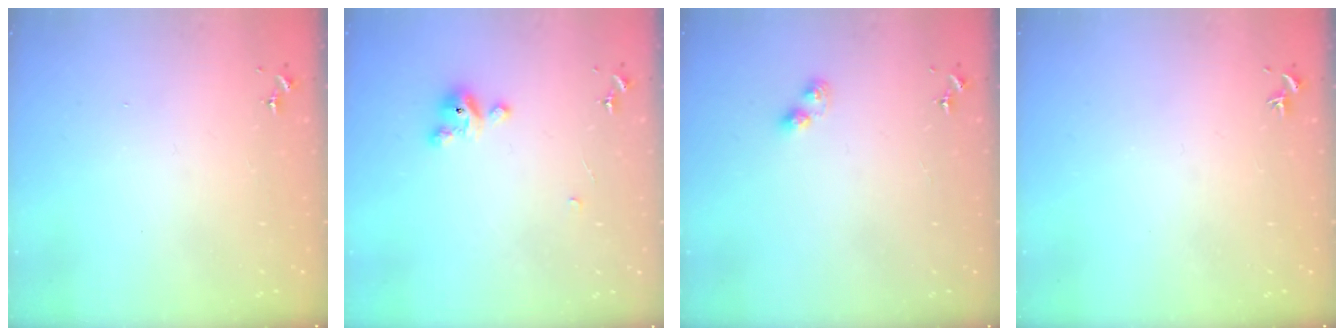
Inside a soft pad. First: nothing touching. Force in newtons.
{"total": 5.2, "press": 5.2, "slide": 0.4}
{"total": 2.8, "press": 2.7, "slide": 0.4}
{"total": 0.0}